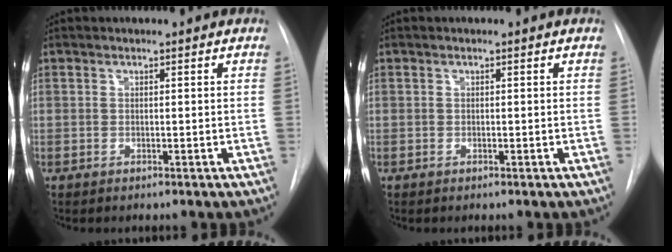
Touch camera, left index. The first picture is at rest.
{"total": 0.0}